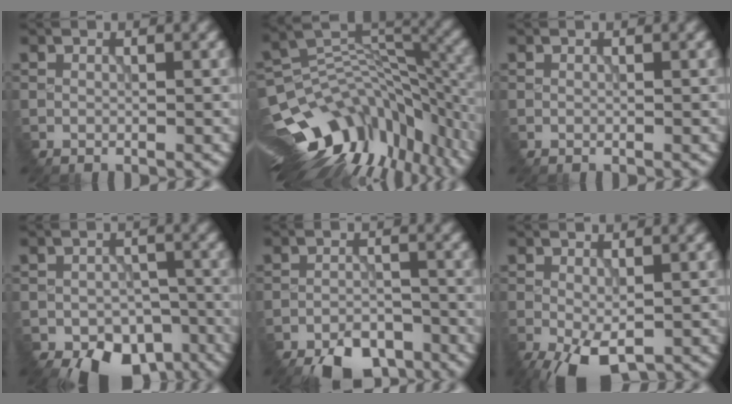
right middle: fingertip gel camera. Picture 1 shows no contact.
{"total": 14.1, "force": [-8.3, 7.2, 8.8], "torque": [-0.163, 0.000, -0.126]}
{"total": 0.0}
{"total": 9.5, "force": [-6.6, 5.3, 4.2], "torque": [-0.060, -0.039, -0.083]}
{"total": 6.5, "force": [-5.5, 2.3, 2.7], "torque": [-0.025, -0.015, -0.088]}
{"total": 6.2, "force": [-3.1, 2.8, 4.5], "torque": [-0.092, -0.020, -0.043]}